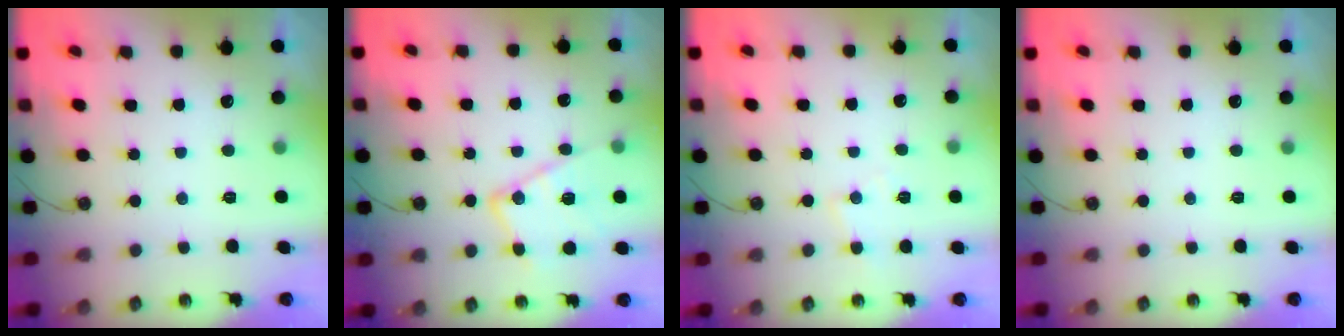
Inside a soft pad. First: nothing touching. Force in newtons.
{"total": 15.7, "press": 15.6, "slide": 1.1}
{"total": 5.5, "press": 5.4, "slide": 0.7}
{"total": 0.0}